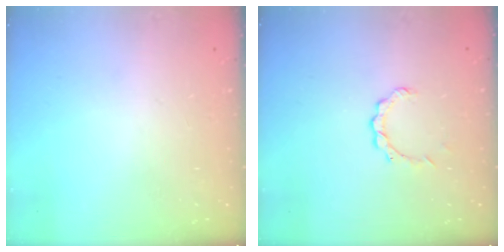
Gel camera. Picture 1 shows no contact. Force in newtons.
{"total": 3.8, "press": 3.8, "slide": 0.3}